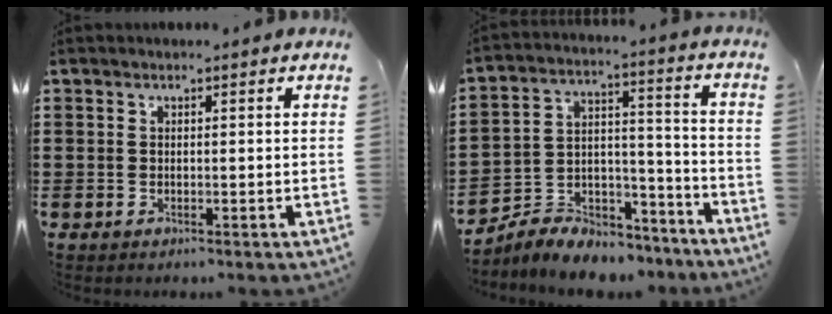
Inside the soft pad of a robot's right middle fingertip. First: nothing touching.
{"total": 6.4, "force": [-6.1, 1.7, 0.2], "torque": [-0.005, 0.013, -0.124]}